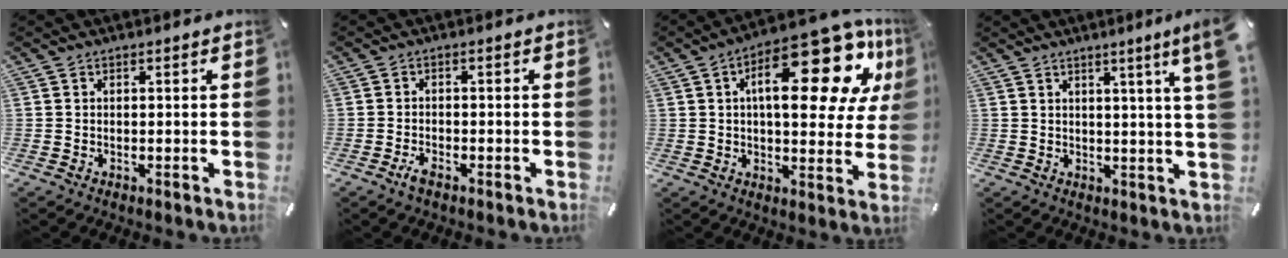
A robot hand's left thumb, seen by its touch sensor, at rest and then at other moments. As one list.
[{"total": 2.2, "force": [-1.6, 0.8, 1.2], "torque": [-0.035, 0.003, -0.036]}, {"total": 23.1, "force": [9.8, 9.2, 18.7], "torque": [-0.267, -0.062, 0.155]}, {"total": 6.9, "force": [3.8, -0.5, 5.8], "torque": [-0.092, -0.018, 0.058]}]